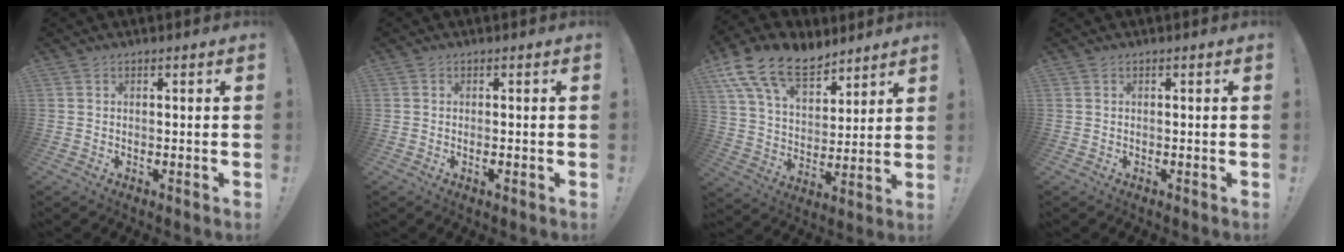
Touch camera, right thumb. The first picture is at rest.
{"total": 1.2, "force": [-0.3, 0.2, 1.1], "torque": [-0.013, -0.003, -0.006]}
{"total": 17.1, "force": [11.2, 9.5, 8.7], "torque": [-0.158, -0.067, 0.209]}
{"total": 0.0}